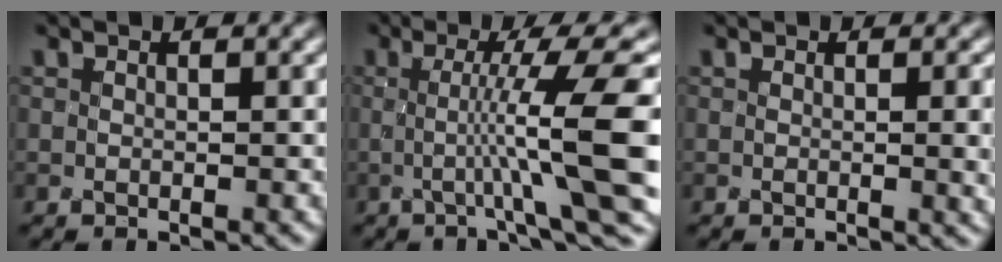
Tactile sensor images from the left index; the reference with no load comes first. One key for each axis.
{"total": 9.3, "fx": -1.6, "fy": 1.1, "fz": 9.1, "tx": -0.121, "ty": 0.006, "tz": -0.014}
{"total": 3.0, "fx": -0.1, "fy": 1.2, "fz": 2.8, "tx": -0.014, "ty": 0.008, "tz": 0.009}